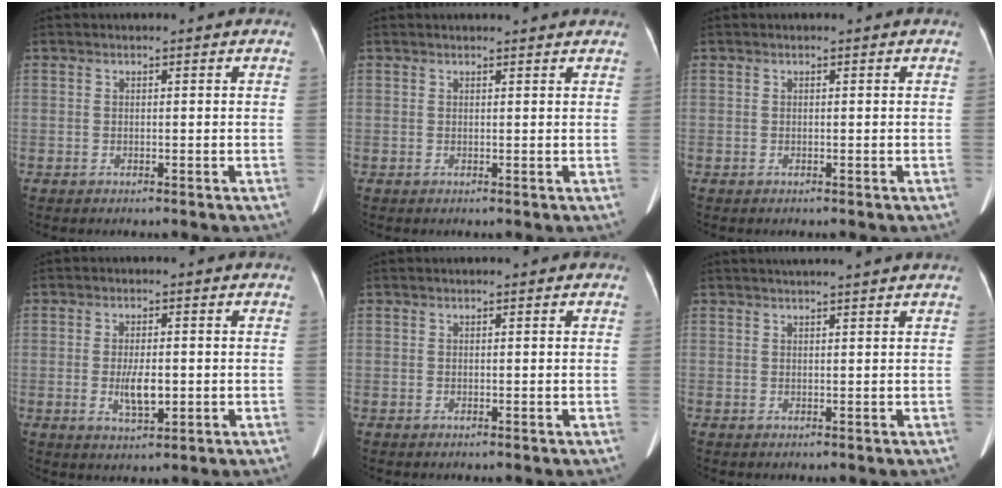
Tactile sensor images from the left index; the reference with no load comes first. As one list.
[{"total": 3.5, "force": [3.3, 0.2, 0.8], "torque": [-0.014, 0.015, 0.035]}, {"total": 0.0}, {"total": 4.4, "force": [-0.8, 1.5, 4.1], "torque": [-0.080, -0.008, -0.011]}, {"total": 0.0}, {"total": 6.3, "force": [5.7, -0.6, 2.6], "torque": [-0.032, 0.025, 0.065]}]